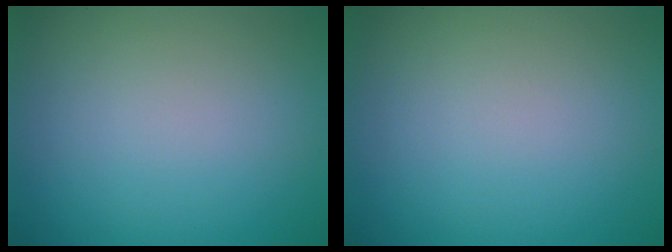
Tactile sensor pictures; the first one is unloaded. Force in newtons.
{"total": 0.0}